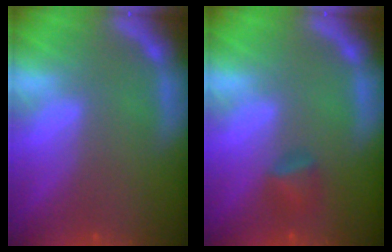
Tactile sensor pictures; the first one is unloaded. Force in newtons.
{"total": 1.9}